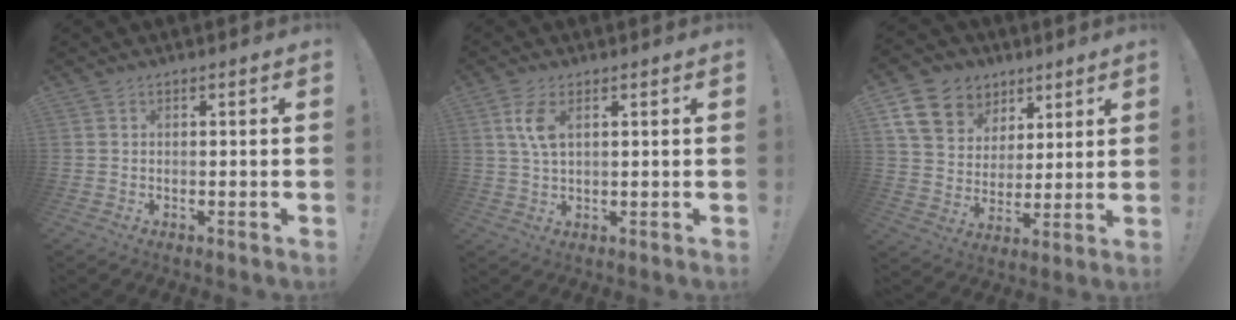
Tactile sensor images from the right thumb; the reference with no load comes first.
{"total": 5.9, "force": [1.9, 2.5, 5.0], "torque": [-0.094, -0.003, 0.031]}
{"total": 14.3, "force": [7.1, 11.1, 5.4], "torque": [-0.084, -0.035, 0.147]}